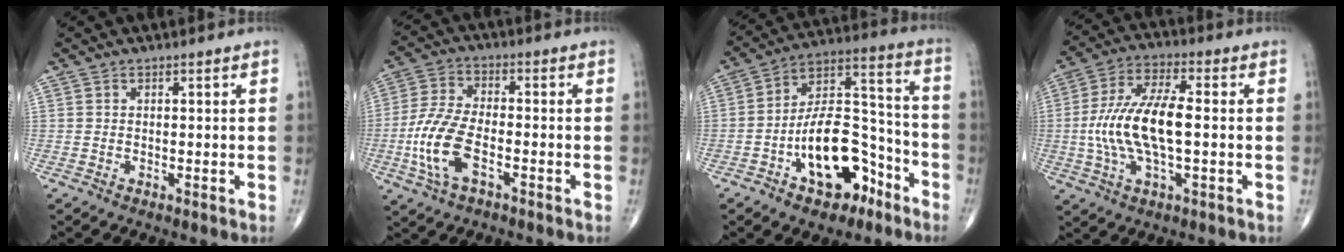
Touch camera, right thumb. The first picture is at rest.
{"total": 11.0, "force": [-3.7, 5.2, 9.0], "torque": [-0.197, 0.018, -0.073]}
{"total": 17.5, "force": [-8.1, 9.6, 12.2], "torque": [-0.162, 0.085, -0.129]}
{"total": 14.4, "force": [-1.0, 5.5, 13.3], "torque": [-0.279, 0.021, -0.020]}